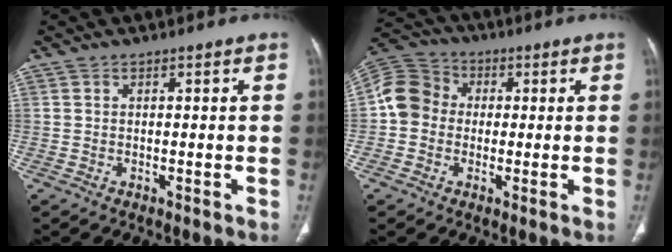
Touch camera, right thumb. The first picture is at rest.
{"total": 9.0, "force": [-0.1, 8.0, 4.0], "torque": [-0.067, 0.029, -0.017]}